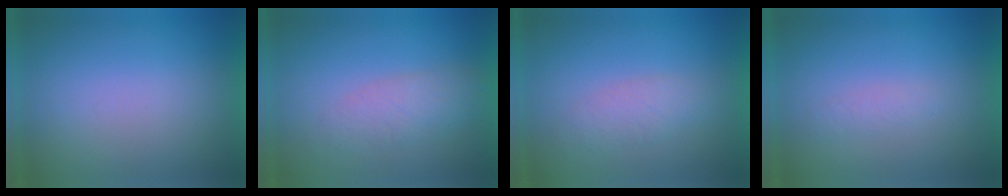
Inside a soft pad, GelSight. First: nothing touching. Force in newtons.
{"total": 2.9}
{"total": 2.7}
{"total": 1.3}